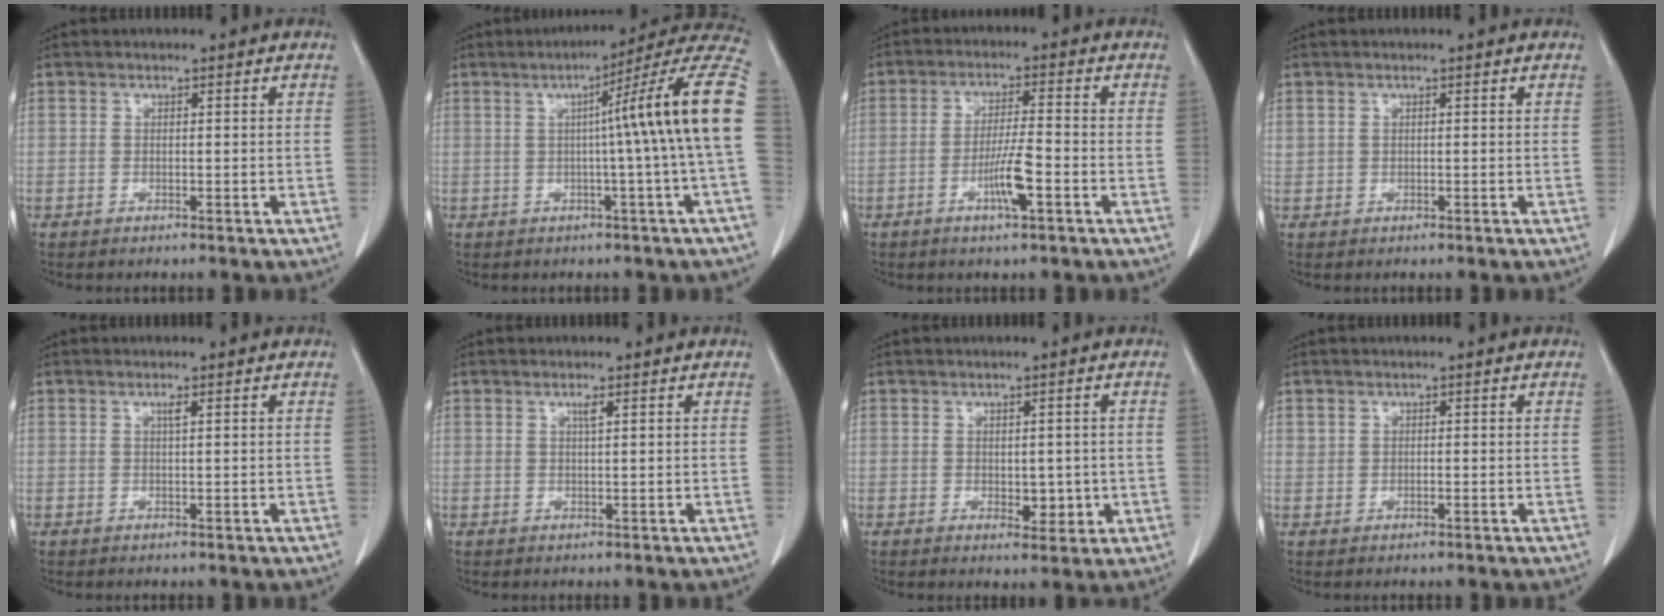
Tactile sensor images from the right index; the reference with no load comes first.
{"total": 15.1, "force": [0.8, -2.2, 14.9], "torque": [-0.182, 0.022, 0.000]}
{"total": 5.9, "force": [-2.3, 0.3, 5.4], "torque": [-0.101, -0.005, -0.044]}
{"total": 0.6, "force": [0.3, 0.5, 0.1], "torque": [0.002, 0.010, 0.008]}
{"total": 0.8, "force": [0.4, -0.1, 0.7], "torque": [-0.016, 0.000, 0.008]}
{"total": 1.1, "force": [0.6, -0.1, 0.9], "torque": [-0.021, -0.001, 0.011]}
{"total": 3.5, "force": [-0.4, 2.1, 2.8], "torque": [-0.028, -0.001, 0.003]}
{"total": 0.7, "force": [0.3, 0.6, 0.3], "torque": [-0.002, 0.005, 0.005]}